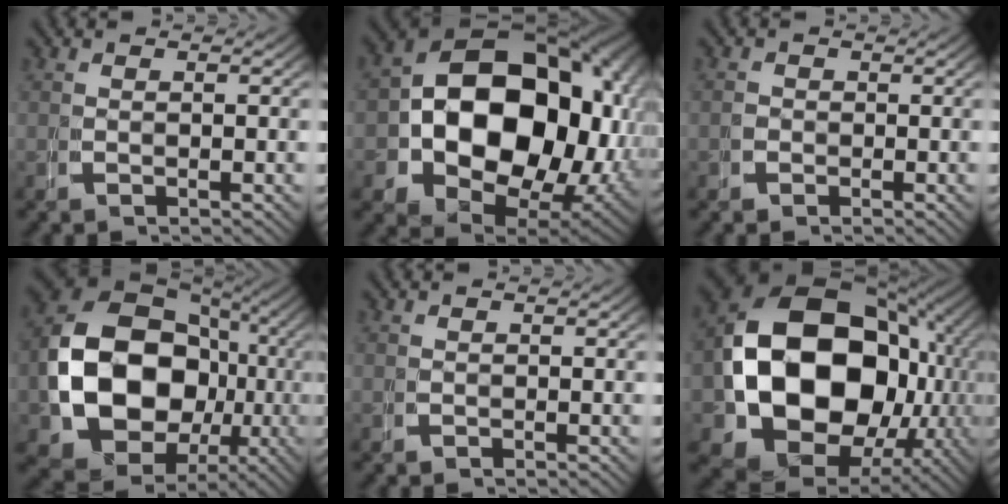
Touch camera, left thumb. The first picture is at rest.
{"total": 22.0, "force": [-0.3, 15.5, 15.7], "torque": [-0.262, -0.074, 0.025]}
{"total": 1.2, "force": [-0.6, 0.4, -0.9], "torque": [0.016, -0.005, -0.010]}
{"total": 17.9, "force": [-1.5, 14.1, 10.9], "torque": [-0.259, -0.089, 0.016]}
{"total": 0.0}
{"total": 24.3, "force": [-0.2, 18.0, 16.4], "torque": [-0.320, -0.084, 0.025]}